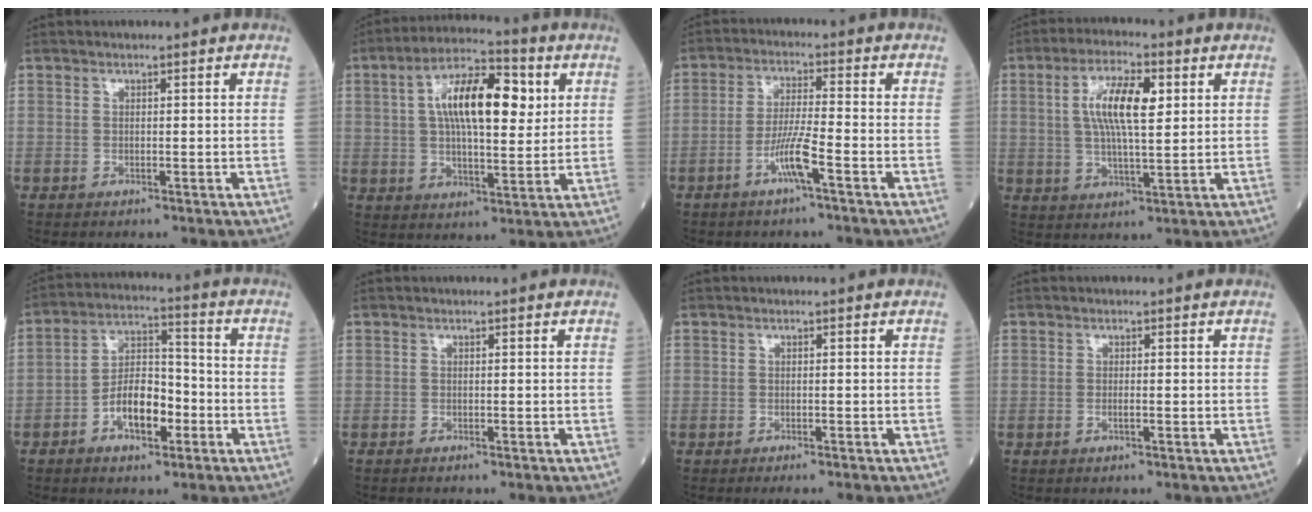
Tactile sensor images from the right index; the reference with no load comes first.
{"total": 13.6, "force": [3.6, 4.7, 12.3], "torque": [-0.217, 0.027, 0.055]}
{"total": 5.5, "force": [-2.8, -0.3, 4.8], "torque": [-0.096, 0.000, -0.057]}
{"total": 9.5, "force": [2.4, 2.3, 8.9], "torque": [-0.170, 0.010, 0.044]}
{"total": 8.8, "force": [-3.5, 3.9, 7.0], "torque": [-0.131, 0.018, -0.064]}
{"total": 0.6, "force": [-0.5, 0.0, 0.2], "torque": [-0.004, -0.001, -0.011]}
{"total": 2.2, "force": [-1.9, 0.1, 1.0], "torque": [-0.012, -0.004, -0.025]}
{"total": 0.8, "force": [-0.3, 0.1, 0.7], "torque": [-0.016, 0.000, -0.006]}